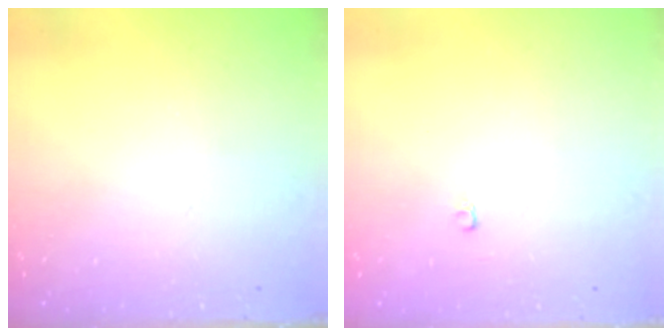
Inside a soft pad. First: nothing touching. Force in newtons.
{"total": 2.4, "press": 2.4, "slide": 0.2}